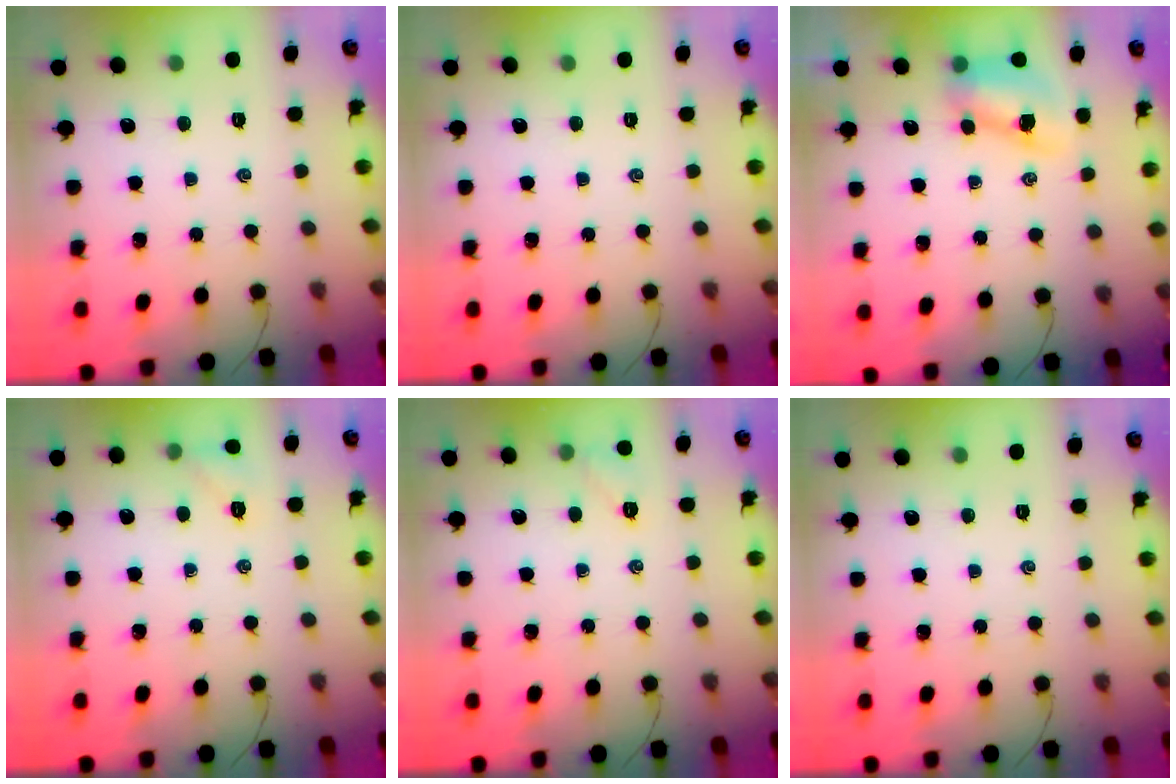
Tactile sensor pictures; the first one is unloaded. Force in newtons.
{"total": 0.0}
{"total": 8.3, "press": 8.2, "slide": 1.1}
{"total": 5.9, "press": 5.7, "slide": 1.5}
{"total": 5.7, "press": 5.6, "slide": 1.1}
{"total": 0.0}